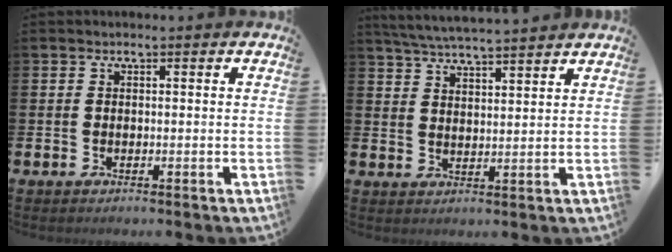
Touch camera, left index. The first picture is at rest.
{"total": 5.1, "force": [5.0, -0.2, 1.0], "torque": [-0.036, -0.025, 0.090]}